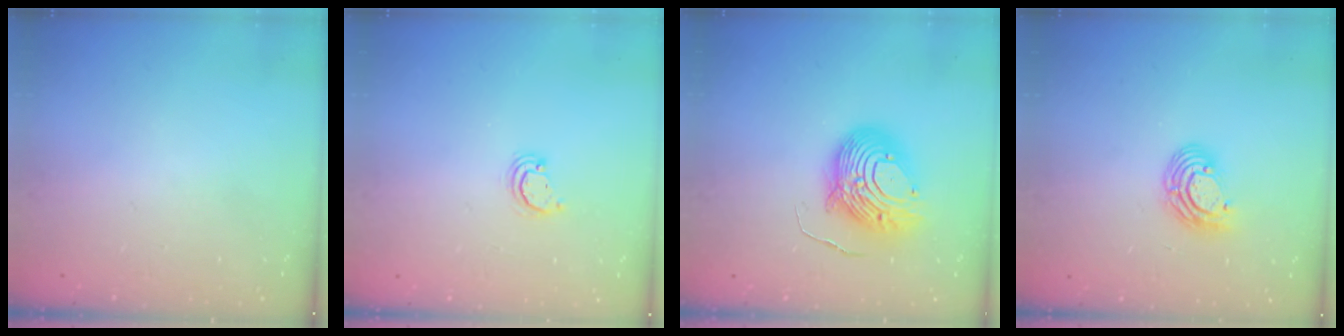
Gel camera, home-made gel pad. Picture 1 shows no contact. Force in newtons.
{"total": 2.5, "press": 2.5, "slide": 0.3}
{"total": 12.1, "press": 12.0, "slide": 1.2}
{"total": 7.9, "press": 7.8, "slide": 1.2}